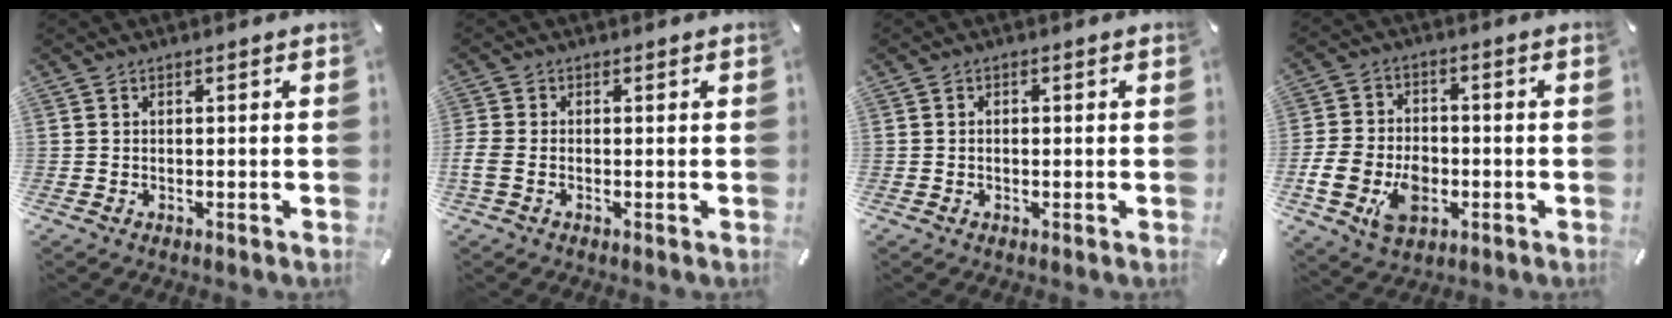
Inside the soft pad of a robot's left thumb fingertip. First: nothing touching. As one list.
[{"total": 2.4, "force": [-0.5, 1.3, 2.0], "torque": [-0.040, 0.000, -0.008]}, {"total": 0.9, "force": [-0.2, 0.6, 0.6], "torque": [-0.012, 0.003, -0.005]}, {"total": 11.9, "force": [-3.4, 8.9, 7.2], "torque": [-0.147, 0.011, -0.059]}]